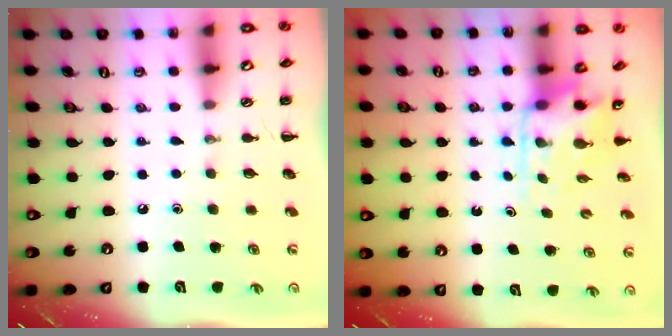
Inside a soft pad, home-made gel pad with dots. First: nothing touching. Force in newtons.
{"total": 4.6, "press": 4.5, "slide": 0.7}